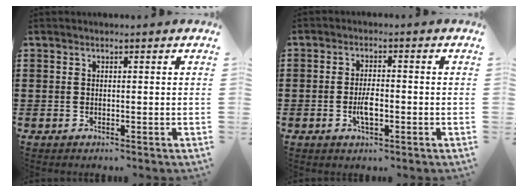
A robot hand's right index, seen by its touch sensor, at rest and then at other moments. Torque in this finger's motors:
{"motor_torque": [1.42, 0.72, 0.23, 0.09]}